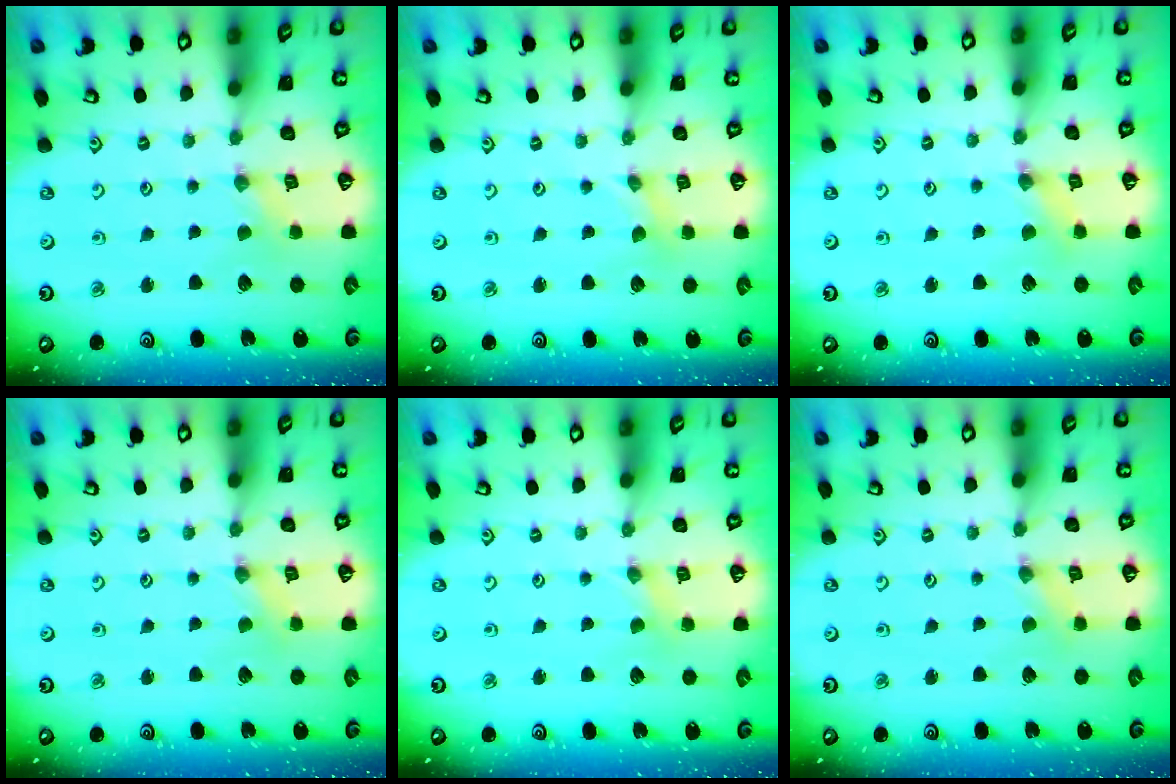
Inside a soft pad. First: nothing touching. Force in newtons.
{"total": 0.0}
{"total": 1.3, "press": 1.3, "slide": 0.3}
{"total": 0.0}
{"total": 0.8, "press": 0.8, "slide": 0.1}
{"total": 0.0}